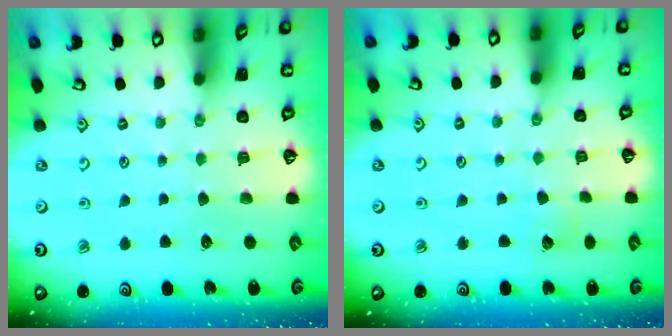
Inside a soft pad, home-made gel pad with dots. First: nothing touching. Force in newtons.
{"total": 3.0, "press": 3.0, "slide": 0.3}